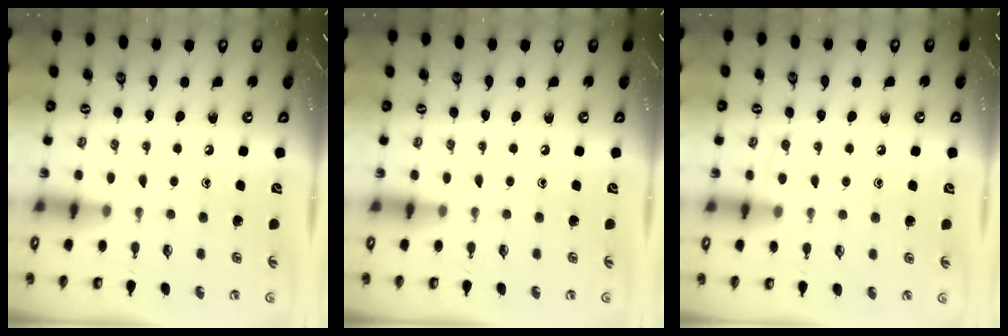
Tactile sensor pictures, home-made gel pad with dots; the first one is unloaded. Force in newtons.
{"total": 0.0}
{"total": 4.7, "press": 4.7, "slide": 0.6}